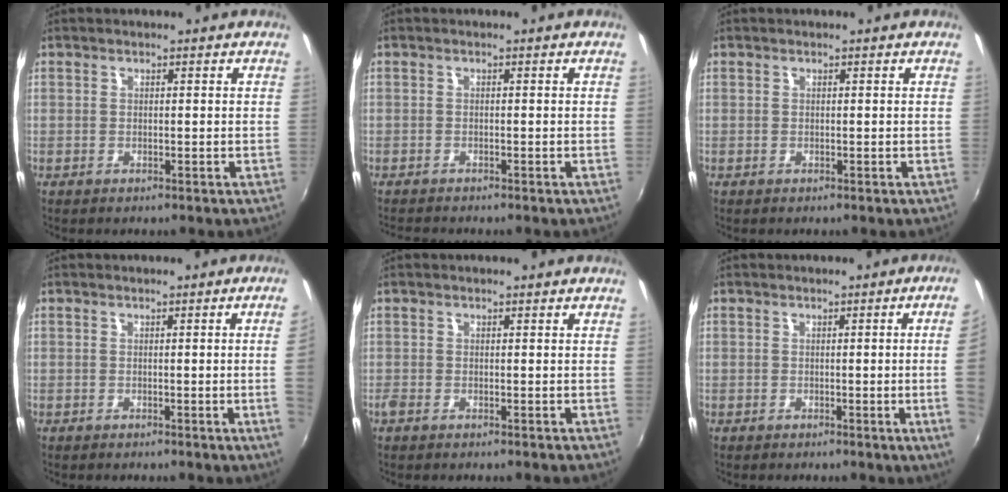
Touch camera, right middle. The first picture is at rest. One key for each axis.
{"total": 2.0, "fx": -1.9, "fy": 0.2, "fz": 0.4, "tx": -0.016, "ty": -0.011, "tz": -0.036}
{"total": 0.0}
{"total": 3.1, "fx": -0.1, "fy": -1.7, "fz": 2.6, "tx": -0.047, "ty": -0.011, "tz": 0.007}
{"total": 1.2, "fx": -1.0, "fy": 0.5, "fz": 0.5, "tx": -0.011, "ty": -0.004, "tz": -0.021}
{"total": 6.1, "fx": -0.2, "fy": -1.3, "fz": 6.0, "tx": -0.076, "ty": -0.011, "tz": 0.000}